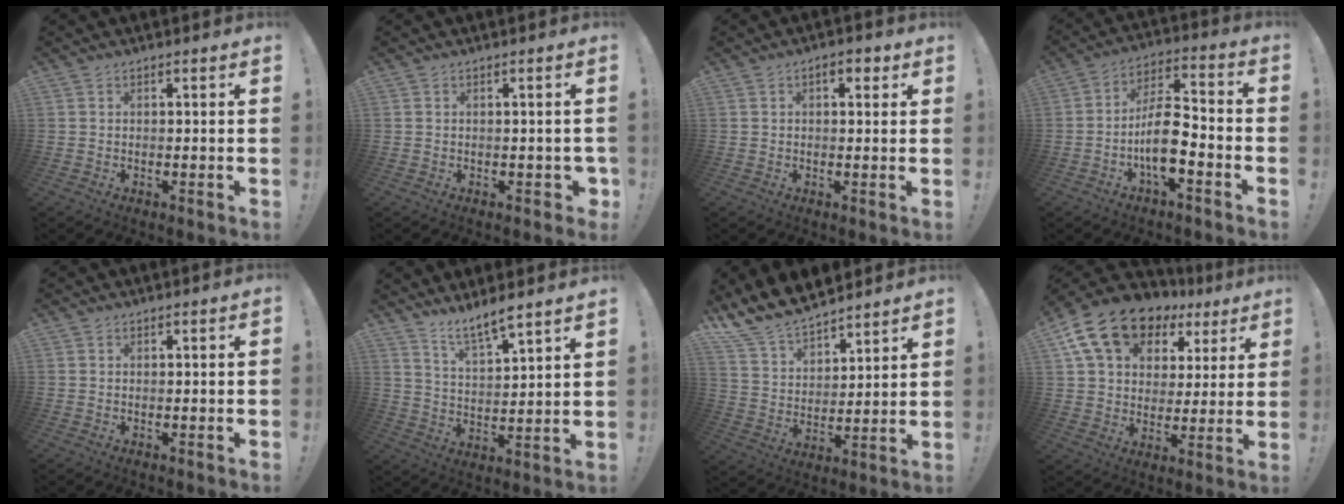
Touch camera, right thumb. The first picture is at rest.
{"total": 2.1, "force": [-0.3, 1.6, 1.3], "torque": [-0.018, 0.007, -0.002]}
{"total": 3.7, "force": [1.6, 2.1, 2.7], "torque": [-0.024, -0.003, 0.021]}
{"total": 12.7, "force": [-4.5, 5.5, 10.5], "torque": [-0.195, 0.021, -0.080]}
{"total": 0.5, "force": [-0.3, -0.4, 0.2], "torque": [-0.008, 0.001, -0.005]}
{"total": 7.8, "force": [6.8, 0.7, 3.8], "torque": [-0.068, -0.052, 0.120]}
{"total": 12.6, "force": [11.5, 4.1, 2.7], "torque": [-0.084, -0.094, 0.217]}
{"total": 17.6, "force": [9.7, 11.5, 9.2], "torque": [-0.155, -0.049, 0.182]}